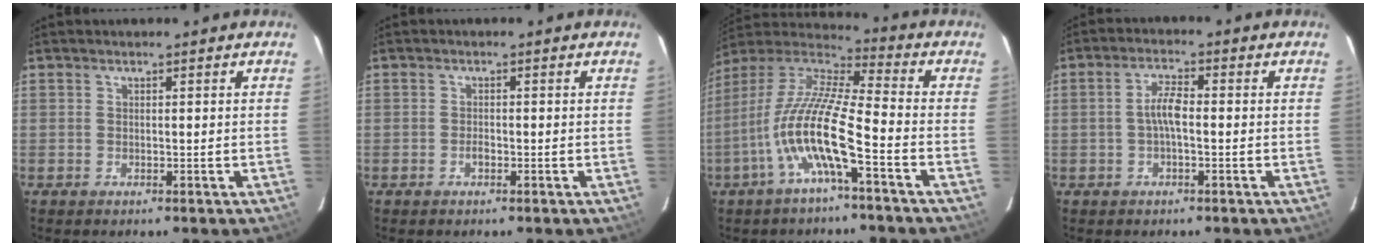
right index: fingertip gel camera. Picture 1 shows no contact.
{"total": 1.1, "force": [-0.5, 0.6, 0.7], "torque": [-0.013, 0.003, -0.010]}
{"total": 14.3, "force": [-5.5, 1.9, 13.0], "torque": [-0.246, -0.008, -0.111]}
{"total": 4.5, "force": [-0.4, 1.2, 4.3], "torque": [-0.086, 0.009, -0.007]}